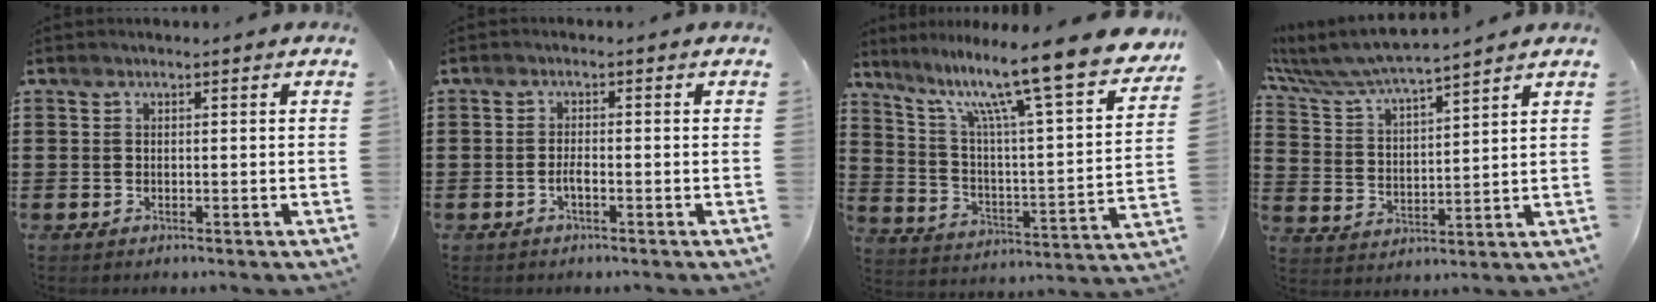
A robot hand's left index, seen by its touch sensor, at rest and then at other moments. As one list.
[{"total": 1.6, "force": [-0.8, 0.3, 1.4], "torque": [-0.028, -0.001, -0.013]}, {"total": 14.4, "force": [11.3, 0.4, 8.9], "torque": [-0.184, -0.083, 0.180]}, {"total": 6.3, "force": [6.0, 0.1, 2.0], "torque": [-0.066, -0.037, 0.101]}]